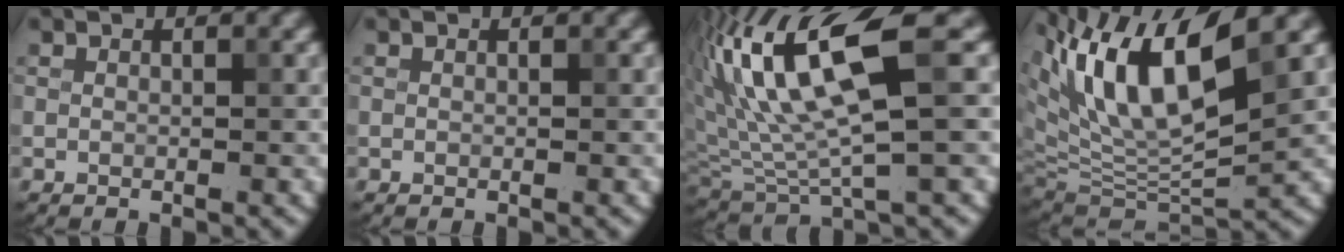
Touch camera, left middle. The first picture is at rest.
{"total": 0.0}
{"total": 11.2, "force": [4.1, 2.9, 10.0], "torque": [-0.192, 0.010, 0.085]}
{"total": 12.4, "force": [5.3, 4.3, 10.4], "torque": [-0.186, 0.012, 0.094]}